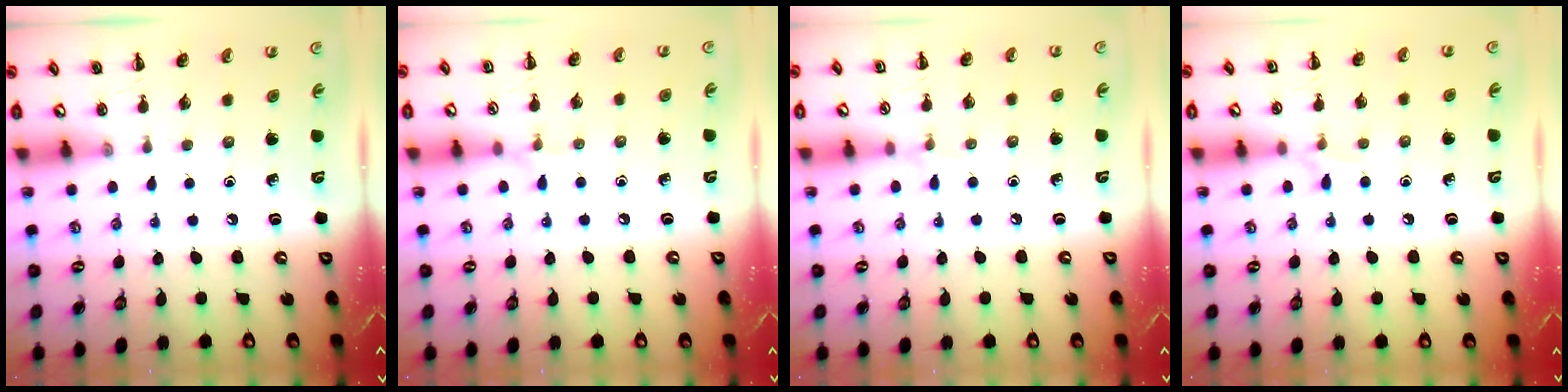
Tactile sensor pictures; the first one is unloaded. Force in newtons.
{"total": 4.5, "press": 4.2, "slide": 1.5}
{"total": 3.8, "press": 3.5, "slide": 1.5}
{"total": 4.5, "press": 4.3, "slide": 1.4}